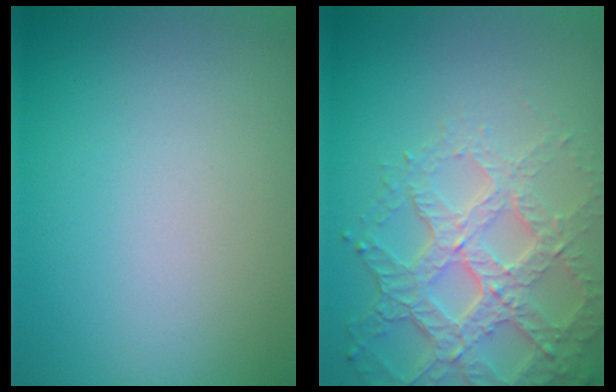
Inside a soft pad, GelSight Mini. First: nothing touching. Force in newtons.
{"total": 6.3, "press": 4.8, "slide": 4.1}